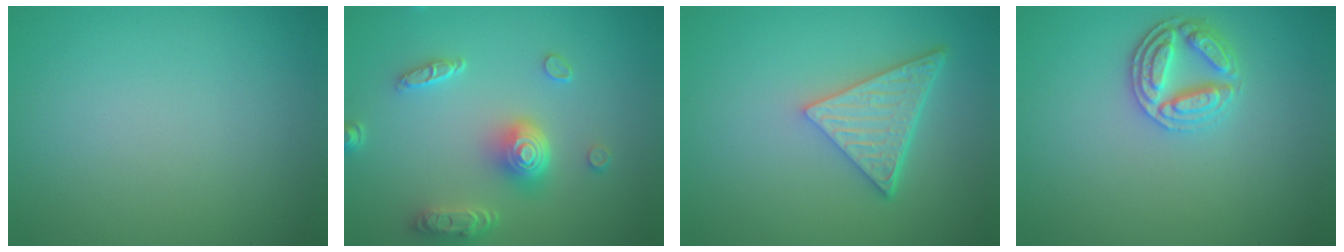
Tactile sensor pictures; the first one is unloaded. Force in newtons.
{"total": 4.9, "press": 3.9, "slide": 2.9}
{"total": 5.1, "press": 3.7, "slide": 3.5}
{"total": 3.3, "press": 3.1, "slide": 1.1}